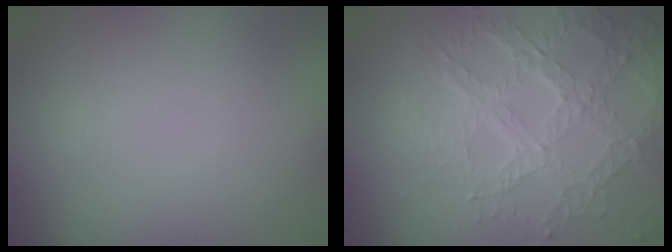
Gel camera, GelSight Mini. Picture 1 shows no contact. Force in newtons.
{"total": 7.5, "press": 5.3, "slide": 5.2}